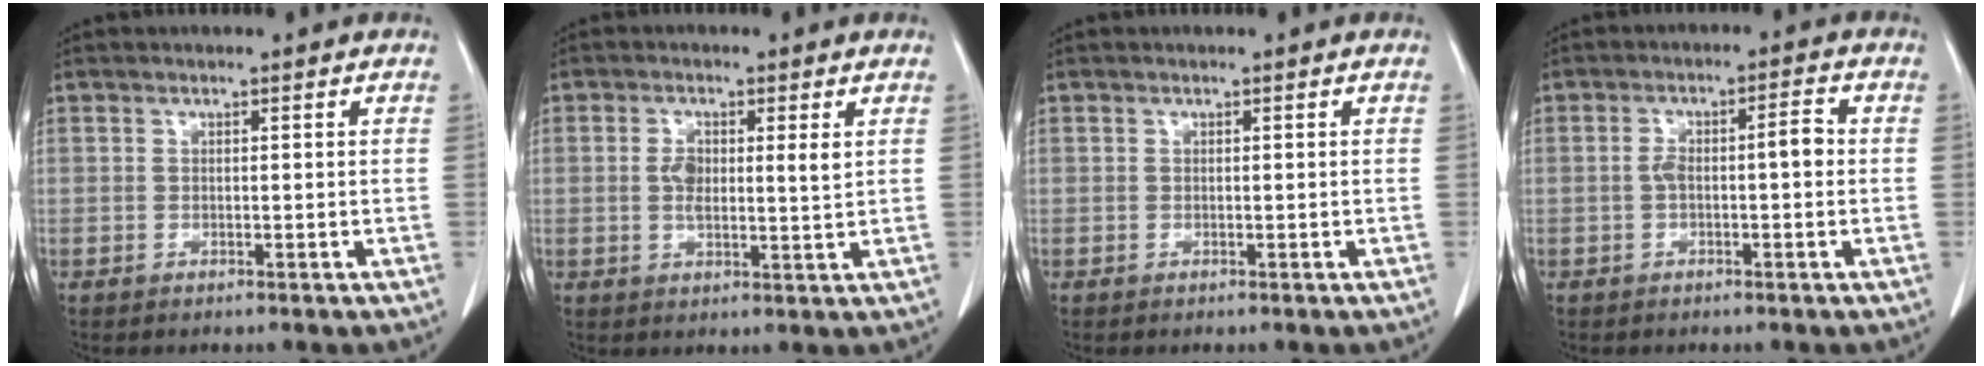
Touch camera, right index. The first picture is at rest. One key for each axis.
{"total": 5.0, "fx": 1.1, "fy": 1.5, "fz": 4.6, "tx": -0.080, "ty": 0.002, "tz": 0.017}
{"total": 0.0}
{"total": 4.7, "fx": -0.3, "fy": 1.3, "fz": 4.5, "tx": -0.083, "ty": 0.023, "tz": -0.003}